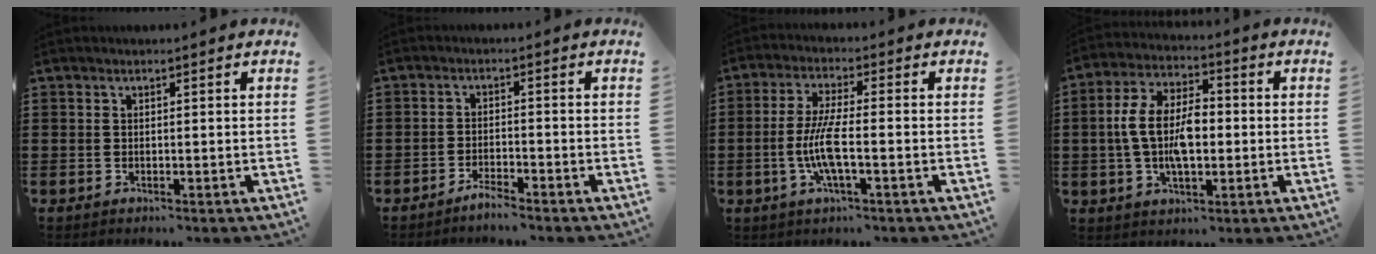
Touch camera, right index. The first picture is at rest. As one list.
[{"total": 2.0, "force": [-2.0, 0.1, 0.4], "torque": [-0.010, 0.003, -0.038]}, {"total": 6.8, "force": [-1.7, 1.3, 6.4], "torque": [-0.144, -0.010, -0.041]}, {"total": 9.4, "force": [-0.5, 5.1, 7.9], "torque": [-0.181, 0.005, -0.018]}]